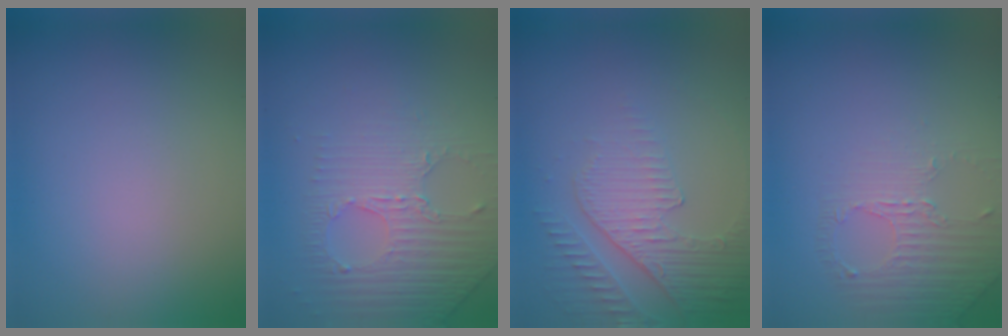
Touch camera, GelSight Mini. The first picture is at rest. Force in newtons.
{"total": 4.5, "press": 3.0, "slide": 3.4}
{"total": 4.2, "press": 3.0, "slide": 2.9}
{"total": 1.6, "press": 1.0, "slide": 1.2}